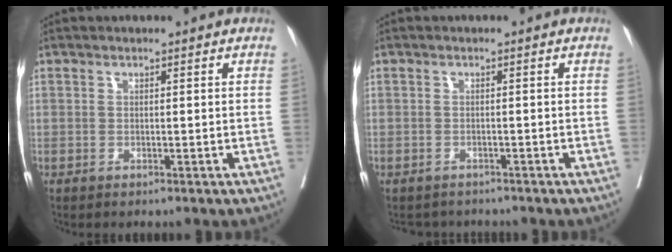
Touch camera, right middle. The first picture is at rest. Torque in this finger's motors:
{"motor_torque": [-0.04, -0.11, -0.02, -0.01]}